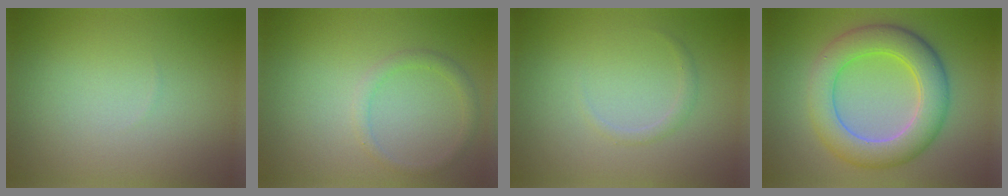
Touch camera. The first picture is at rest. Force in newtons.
{"total": 1.4, "press": 1.4, "slide": 0.1}
{"total": 0.8, "press": 0.8, "slide": 0.2}
{"total": 7.0, "press": 7.0, "slide": 0.3}